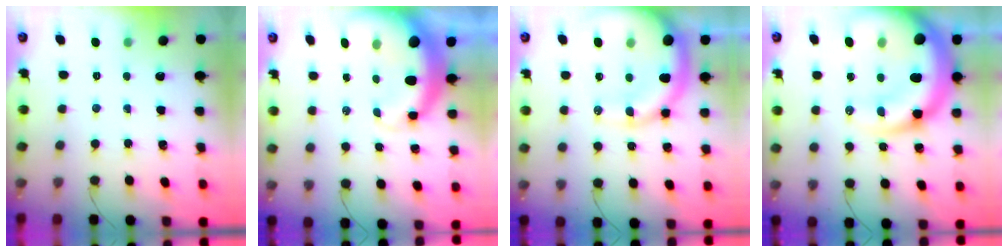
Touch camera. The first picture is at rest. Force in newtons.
{"total": 9.8, "press": 9.5, "slide": 2.5}
{"total": 16.5, "press": 16.2, "slide": 3.6}
{"total": 23.7, "press": 23.1, "slide": 5.1}